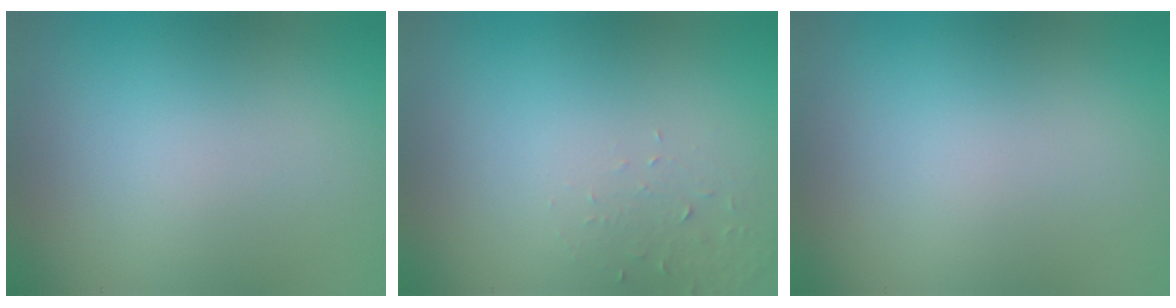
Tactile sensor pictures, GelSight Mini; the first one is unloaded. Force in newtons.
{"total": 1.2, "press": 1.2, "slide": 0.1}
{"total": 0.0}